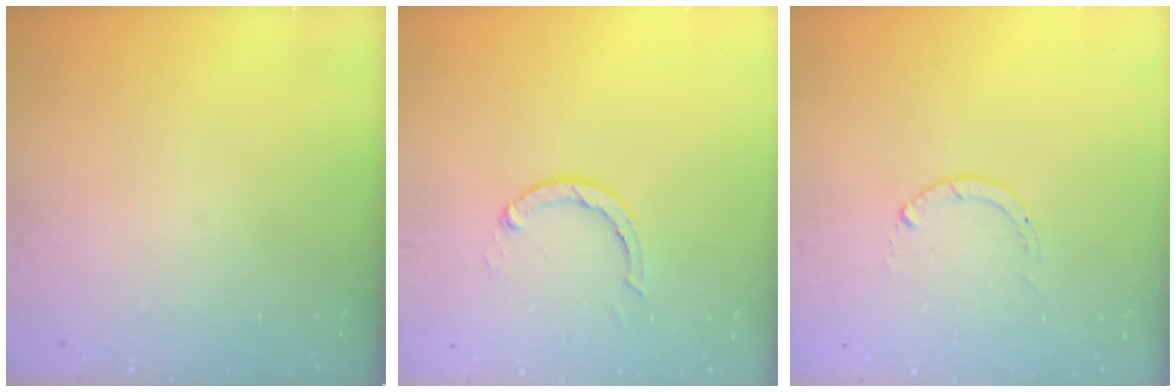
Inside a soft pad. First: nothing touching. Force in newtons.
{"total": 2.9, "press": 2.8, "slide": 0.5}
{"total": 0.0}